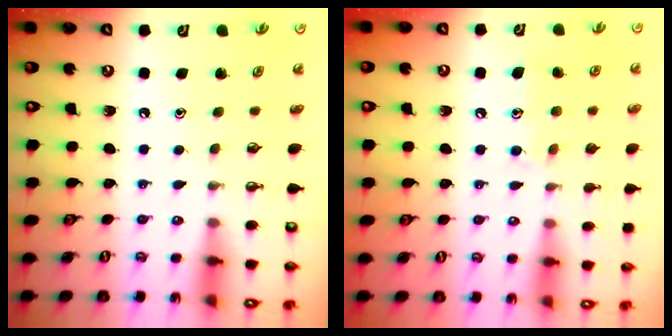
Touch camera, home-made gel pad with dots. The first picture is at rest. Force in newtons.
{"total": 9.7, "press": 9.7, "slide": 0.6}